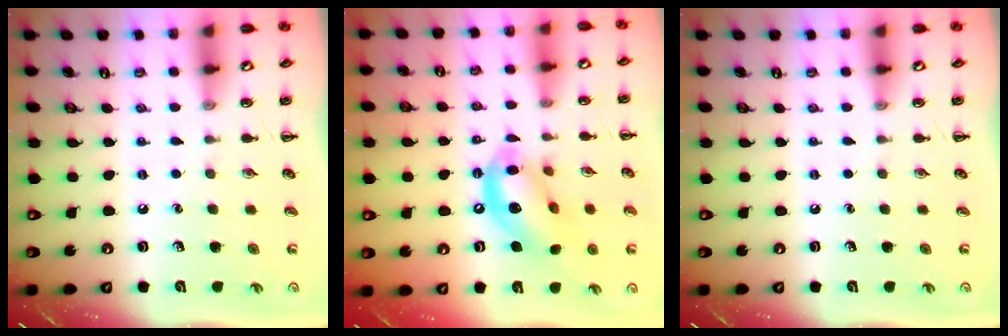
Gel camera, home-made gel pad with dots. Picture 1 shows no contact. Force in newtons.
{"total": 13.3, "press": 12.9, "slide": 3.4}
{"total": 0.0}